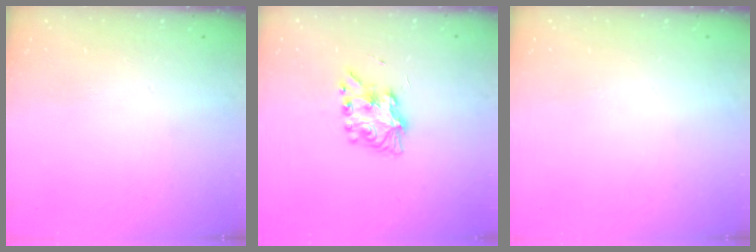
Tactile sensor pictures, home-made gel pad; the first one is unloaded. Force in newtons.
{"total": 8.3, "press": 8.2, "slide": 0.2}
{"total": 0.0}